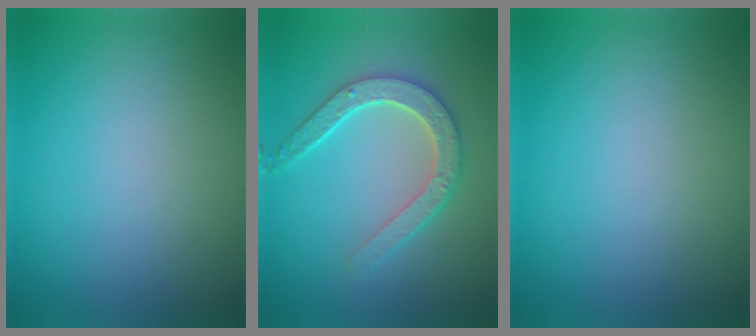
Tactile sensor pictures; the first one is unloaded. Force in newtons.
{"total": 4.7, "press": 3.8, "slide": 2.9}
{"total": 0.0}